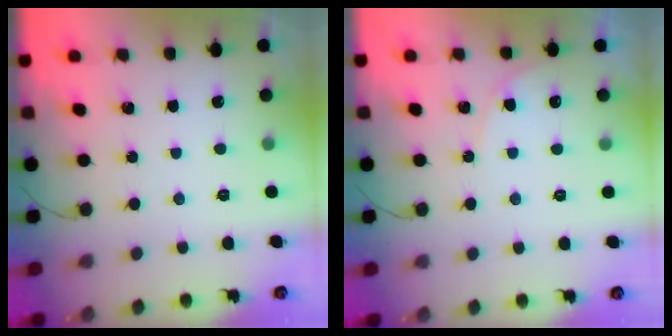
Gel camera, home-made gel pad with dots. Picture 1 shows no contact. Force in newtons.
{"total": 4.0, "press": 3.9, "slide": 0.3}